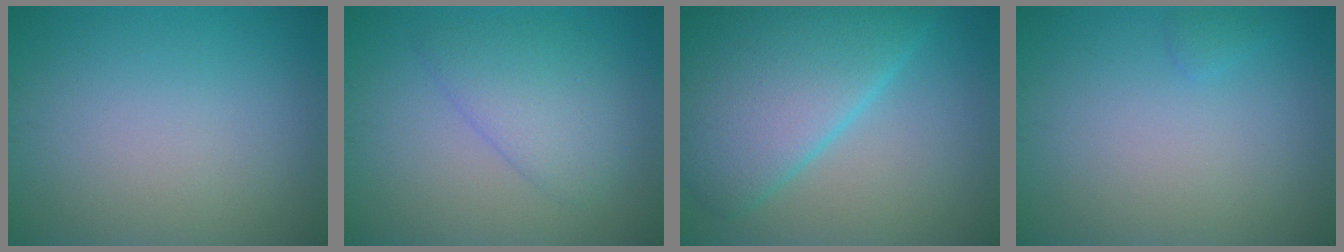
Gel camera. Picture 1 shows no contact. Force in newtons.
{"total": 3.6, "press": 3.6, "slide": 0.3}
{"total": 10.3, "press": 10.3, "slide": 0.2}
{"total": 0.6, "press": 0.6, "slide": 0.0}